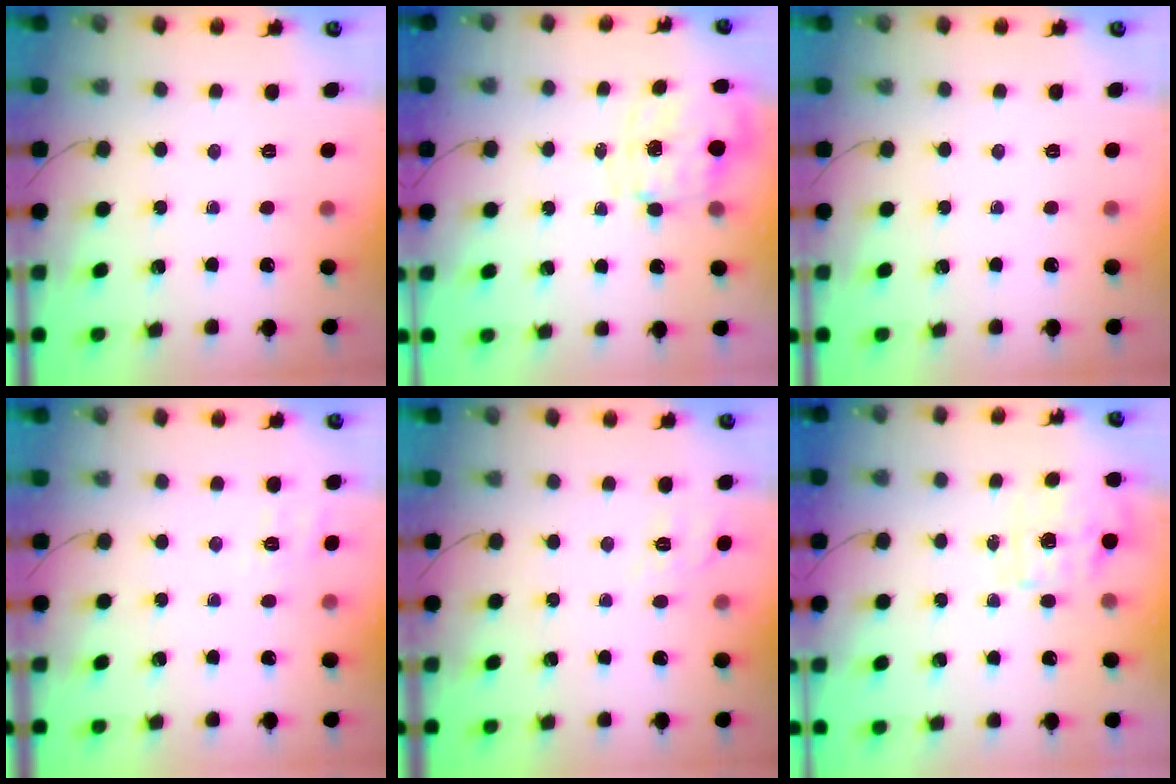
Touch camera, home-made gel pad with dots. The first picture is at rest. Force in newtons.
{"total": 2.7, "press": 2.6, "slide": 0.9}
{"total": 0.0}
{"total": 2.4, "press": 1.3, "slide": 2.1}
{"total": 5.8, "press": 5.4, "slide": 2.2}
{"total": 1.8, "press": 1.7, "slide": 0.5}